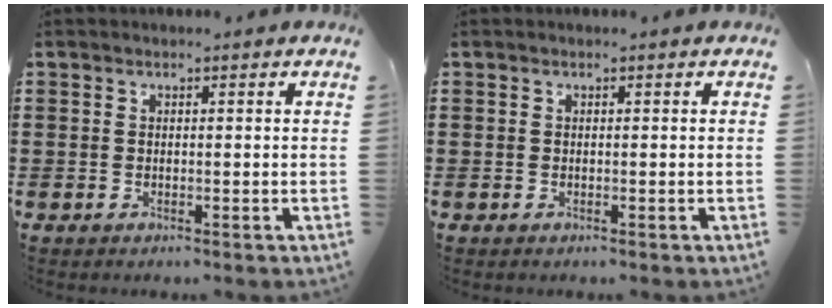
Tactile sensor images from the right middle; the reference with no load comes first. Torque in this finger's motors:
{"motor_torque": [-0.02, 0.08, -0.02, -0.01]}